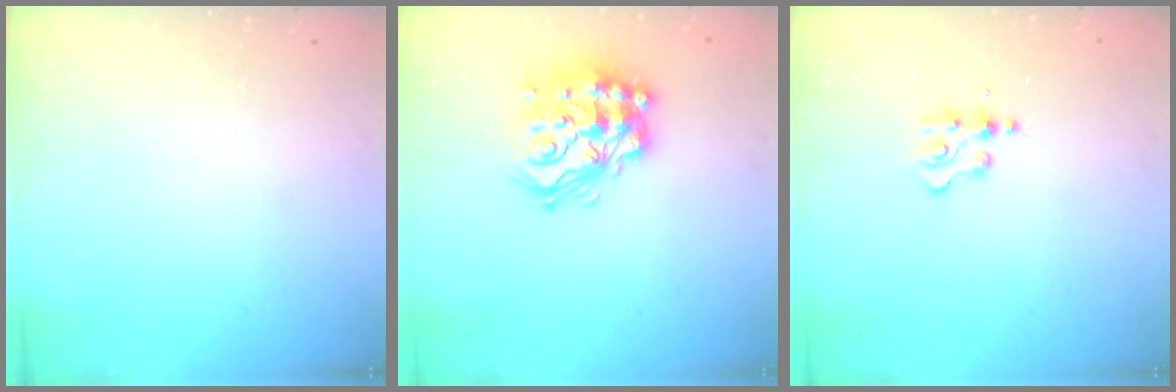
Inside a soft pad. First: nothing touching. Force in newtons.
{"total": 19.6, "press": 19.5, "slide": 1.2}
{"total": 3.2, "press": 3.2, "slide": 0.5}